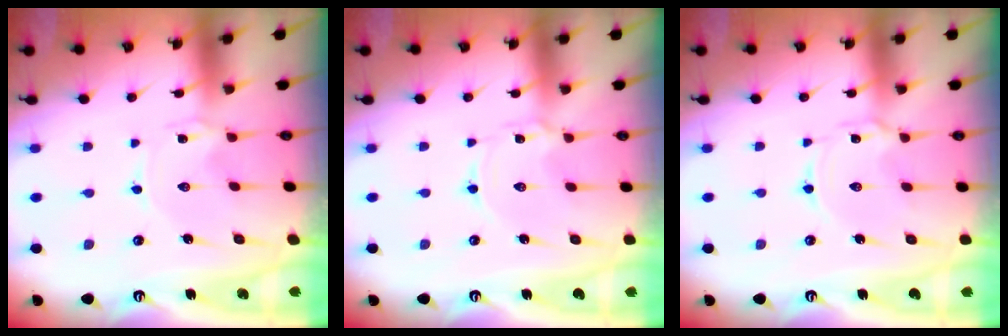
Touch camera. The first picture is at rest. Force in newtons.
{"total": 0.9, "press": 0.9, "slide": 0.2}
{"total": 1.8, "press": 1.7, "slide": 0.4}